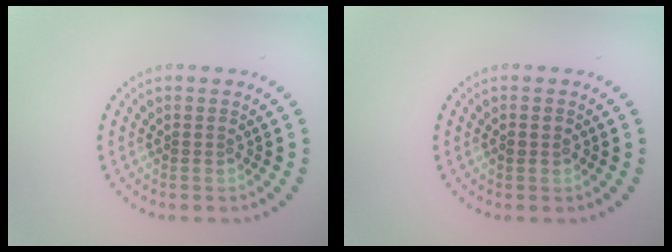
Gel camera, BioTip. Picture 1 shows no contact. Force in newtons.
{"total": 1.0, "press": 1.0, "slide": 0.2}